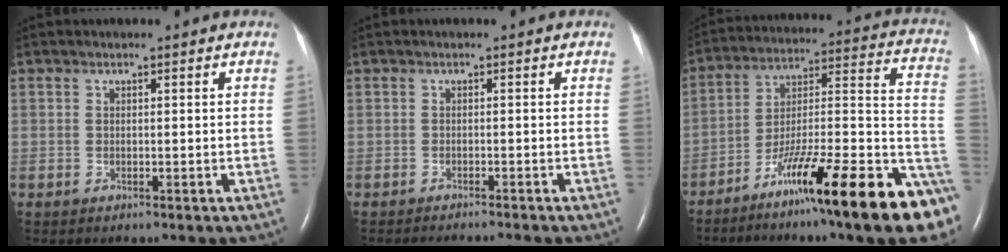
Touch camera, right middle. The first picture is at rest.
{"total": 4.5, "force": [-4.2, -0.5, 1.5], "torque": [-0.011, -0.008, -0.059]}
{"total": 25.9, "force": [-16.1, 2.1, 20.2], "torque": [-0.203, 0.005, -0.258]}